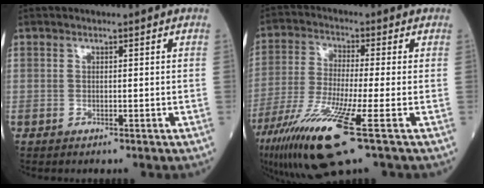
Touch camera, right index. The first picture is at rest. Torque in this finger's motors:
{"motor_torque": [0.41, -0.43, 0.33, 0.21]}